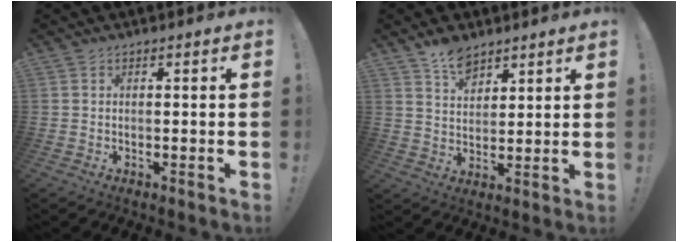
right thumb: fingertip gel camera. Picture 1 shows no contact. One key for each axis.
{"total": 7.9, "fx": 6.2, "fy": 3.8, "fz": 3.0, "tx": -0.041, "ty": -0.038, "tz": 0.115}